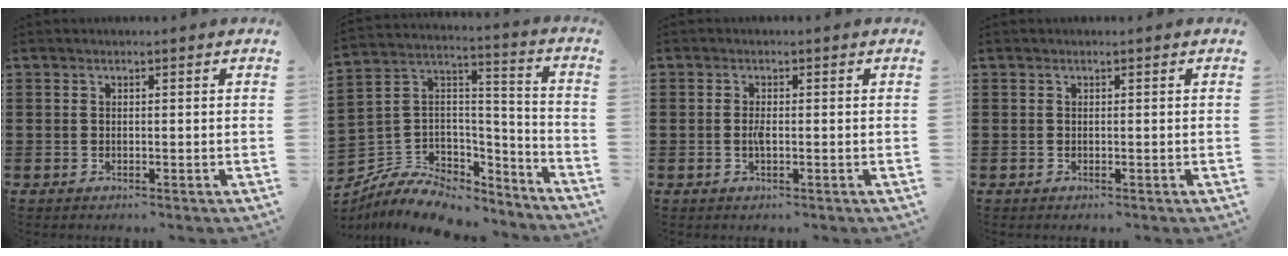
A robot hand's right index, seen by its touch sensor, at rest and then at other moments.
{"total": 7.0, "force": [-5.2, 4.1, 2.3], "torque": [-0.061, 0.001, -0.100]}
{"total": 1.5, "force": [-0.3, 0.4, 1.4], "torque": [-0.028, 0.001, -0.006]}
{"total": 0.0}